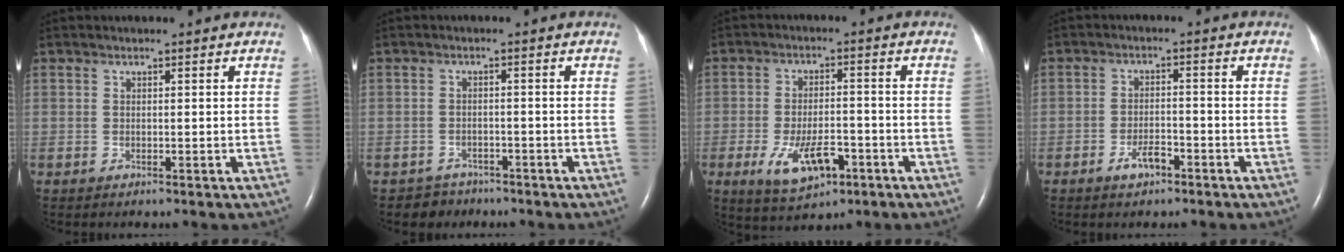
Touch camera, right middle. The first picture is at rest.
{"total": 3.1, "force": [-2.3, 1.9, -0.7], "torque": [0.008, 0.008, -0.038]}
{"total": 8.3, "force": [-3.8, 3.6, 6.4], "torque": [-0.122, -0.008, -0.057]}
{"total": 3.5, "force": [-2.3, 1.4, 2.2], "torque": [-0.043, 0.003, -0.040]}